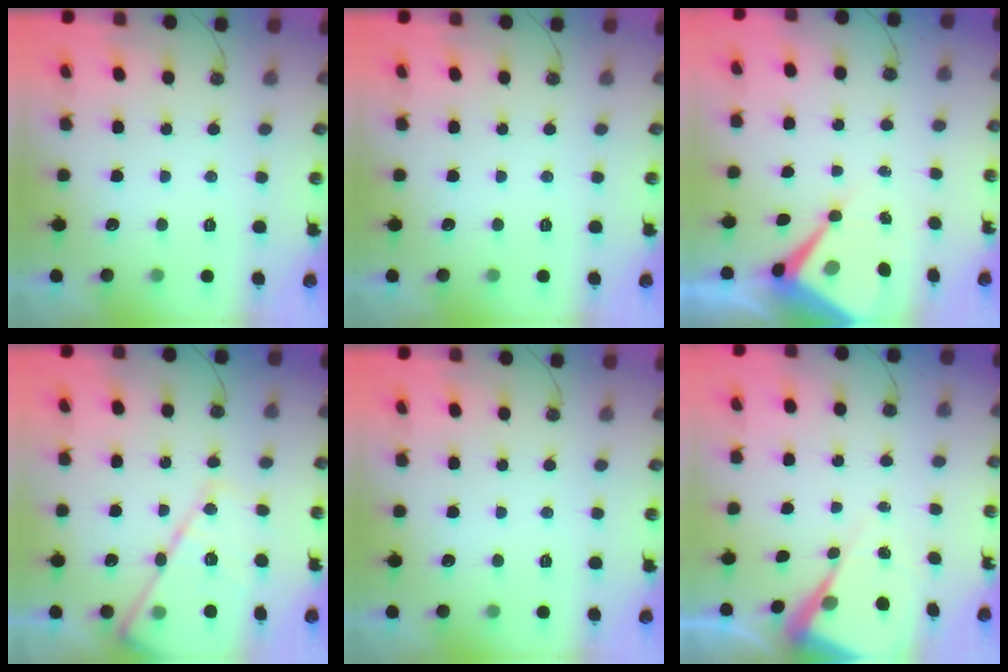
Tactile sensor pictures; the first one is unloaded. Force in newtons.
{"total": 0.0}
{"total": 8.6, "press": 8.6, "slide": 0.8}
{"total": 15.1, "press": 15.0, "slide": 1.1}
{"total": 0.0}
{"total": 6.9, "press": 6.9, "slide": 0.6}